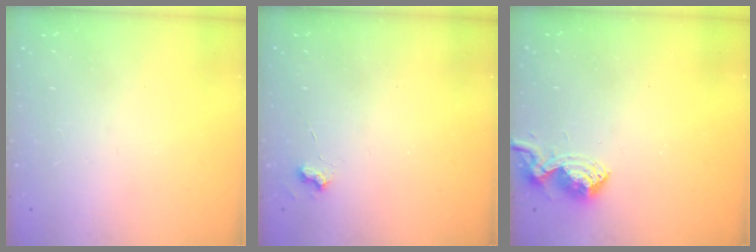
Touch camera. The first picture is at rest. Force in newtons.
{"total": 3.3, "press": 3.3, "slide": 0.5}
{"total": 9.1, "press": 9.1, "slide": 0.3}